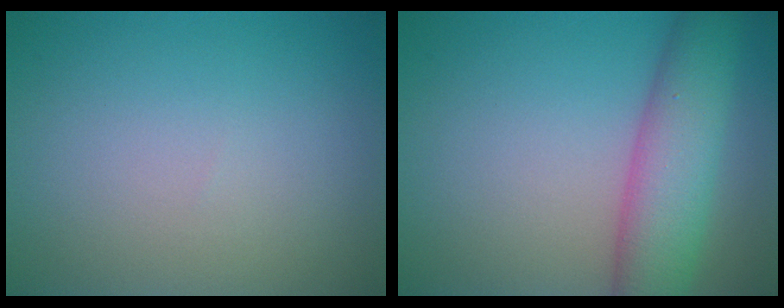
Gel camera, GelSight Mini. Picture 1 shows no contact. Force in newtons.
{"total": 6.7, "press": 6.7, "slide": 0.2}